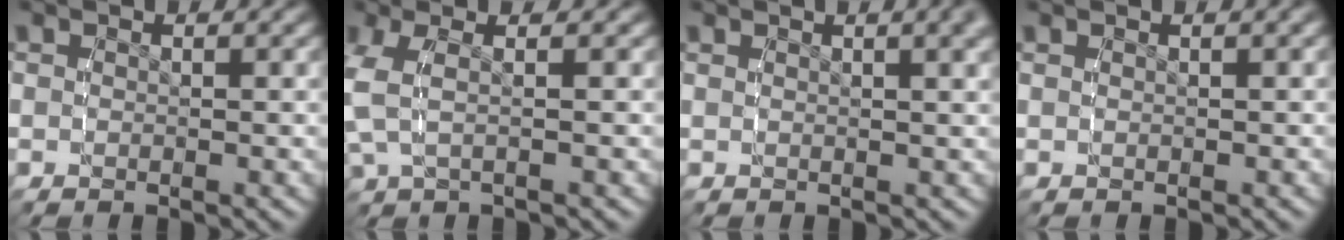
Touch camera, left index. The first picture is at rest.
{"total": 4.8, "force": [0.9, 2.5, 3.9], "torque": [-0.090, 0.011, 0.013]}
{"total": 3.4, "force": [1.7, 0.6, 2.9], "torque": [-0.026, 0.015, 0.024]}
{"total": 1.0, "force": [0.4, -0.4, 0.8], "torque": [-0.008, 0.006, 0.008]}